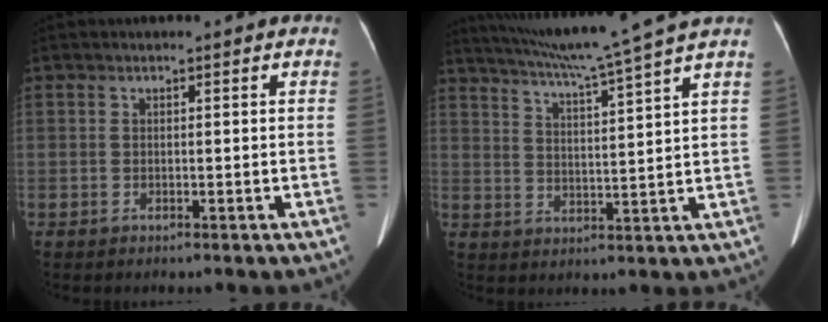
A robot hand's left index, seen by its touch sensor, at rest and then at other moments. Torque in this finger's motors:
{"motor_torque": [0.28, -0.85, 0.00, 0.06]}